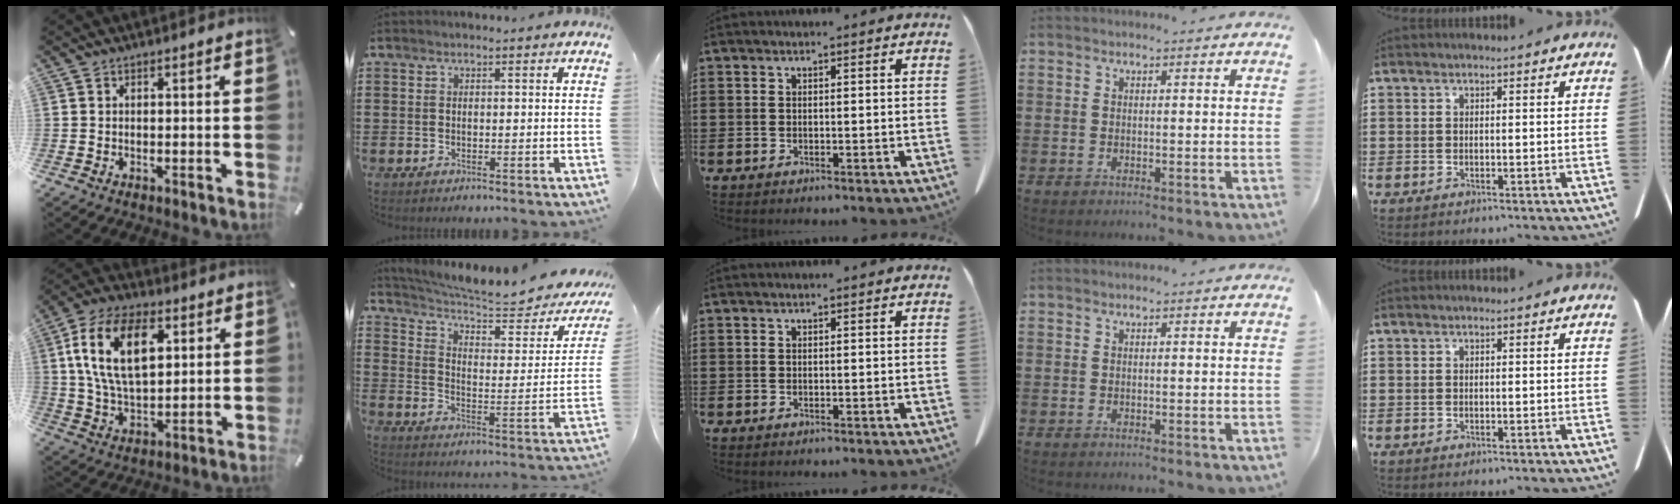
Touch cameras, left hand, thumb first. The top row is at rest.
{"thumb": {"total": 17.2, "force": [5.0, 10.3, 12.9], "torque": [-0.267, 0.004, 0.082]}, "index": {"total": 6.5, "force": [5.4, 0.9, 3.6], "torque": [-0.087, -0.040, 0.086]}}